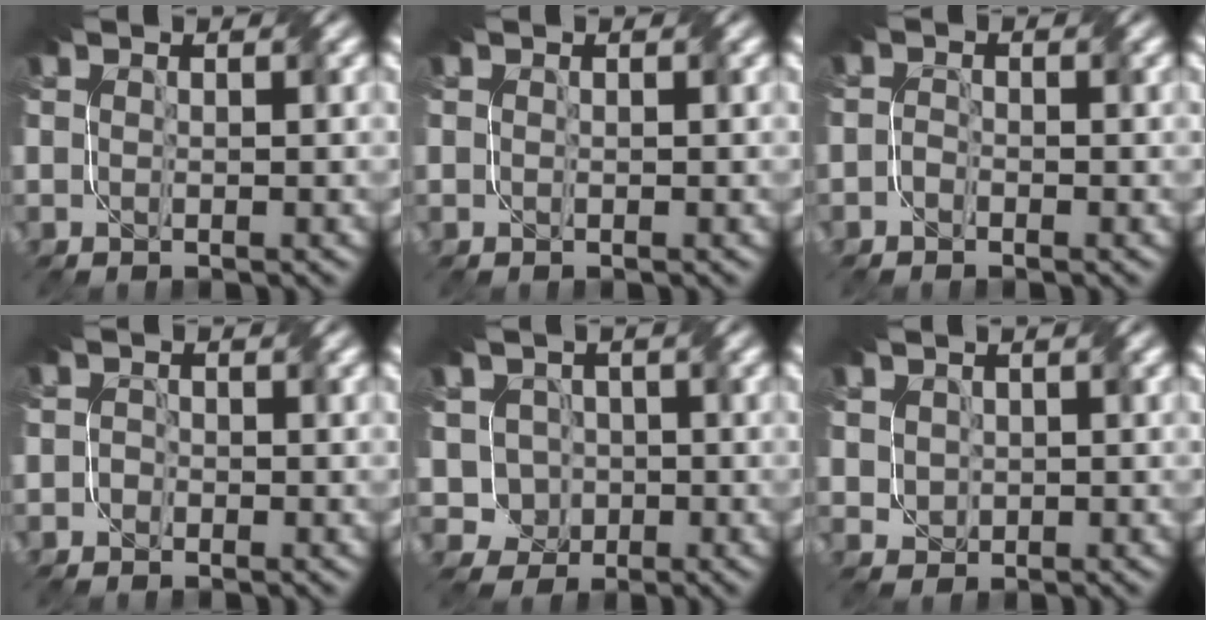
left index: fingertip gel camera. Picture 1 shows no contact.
{"total": 0.0}
{"total": 1.1, "force": [-1.1, -0.1, 0.0], "torque": [0.001, 0.004, -0.025]}
{"total": 0.8, "force": [-0.8, 0.3, -0.1], "torque": [0.015, 0.004, -0.016]}
{"total": 3.4, "force": [-0.5, 3.1, 1.2], "torque": [-0.022, 0.010, -0.023]}
{"total": 1.4, "force": [0.2, 1.3, 0.5], "torque": [-0.025, 0.006, 0.021]}